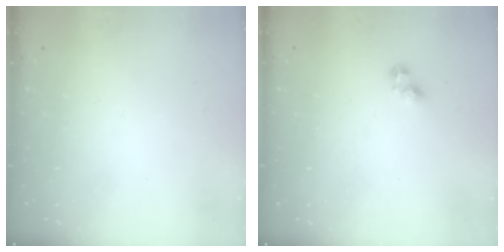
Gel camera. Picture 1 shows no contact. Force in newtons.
{"total": 2.8, "press": 2.8, "slide": 0.3}